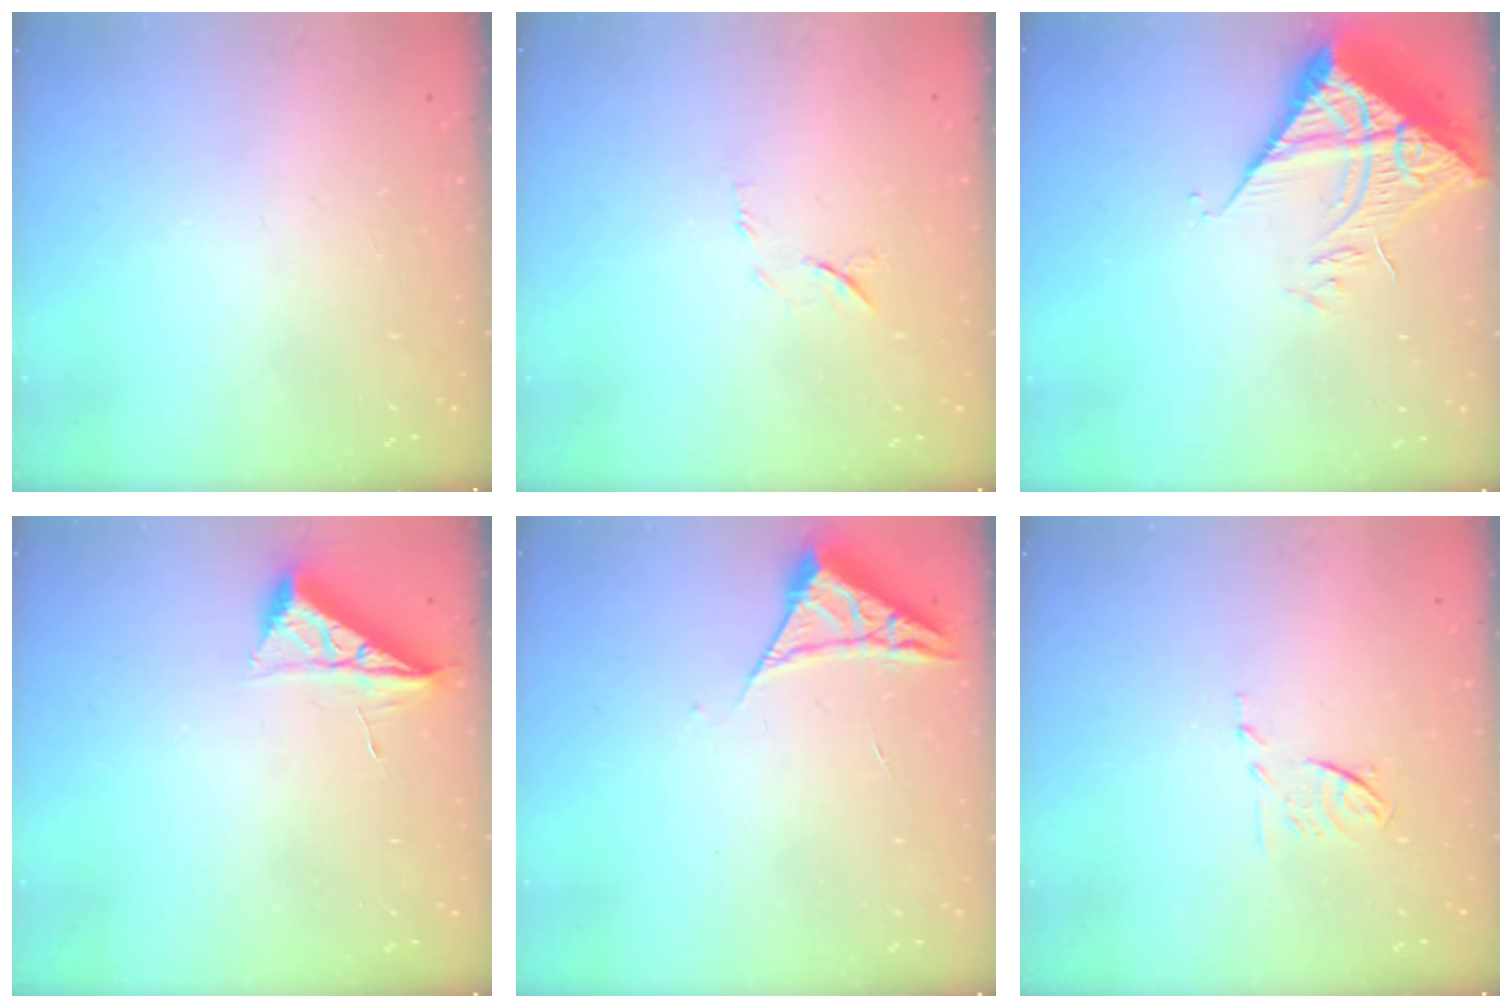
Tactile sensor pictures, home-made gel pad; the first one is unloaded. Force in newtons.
{"total": 6.8, "press": 6.7, "slide": 0.8}
{"total": 9.3, "press": 9.2, "slide": 1.2}
{"total": 6.8, "press": 6.7, "slide": 0.7}
{"total": 4.2, "press": 4.2, "slide": 0.5}
{"total": 6.3, "press": 6.2, "slide": 1.0}